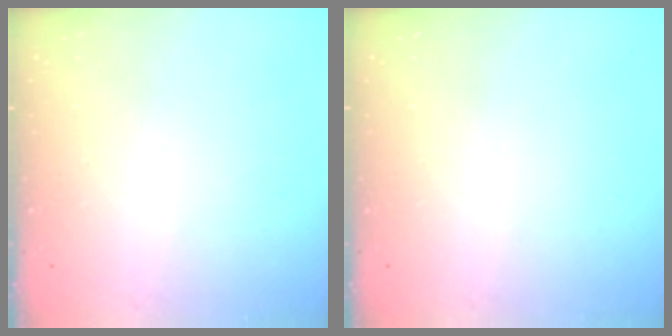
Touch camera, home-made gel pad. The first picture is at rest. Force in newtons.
{"total": 0.0}